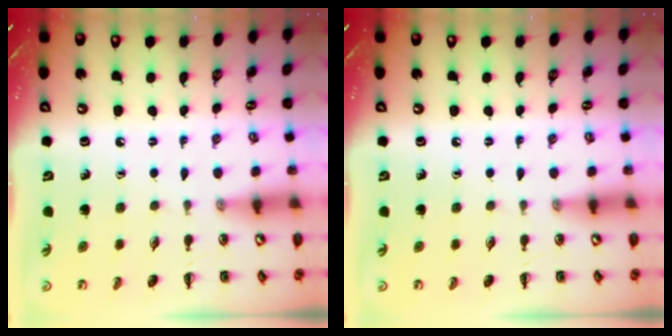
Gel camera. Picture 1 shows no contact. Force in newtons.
{"total": 0.0}